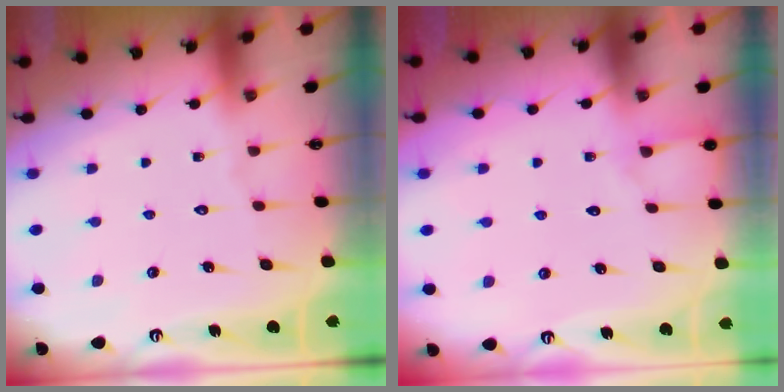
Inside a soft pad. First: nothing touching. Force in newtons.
{"total": 3.6, "press": 3.6, "slide": 0.4}